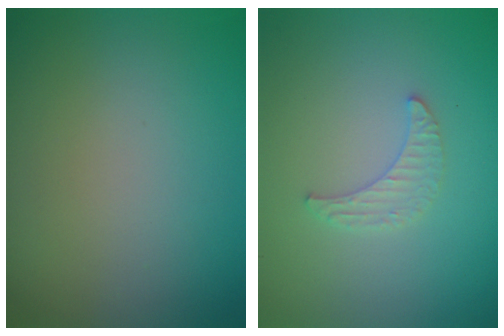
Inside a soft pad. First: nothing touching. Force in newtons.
{"total": 1.6, "press": 1.5, "slide": 0.4}